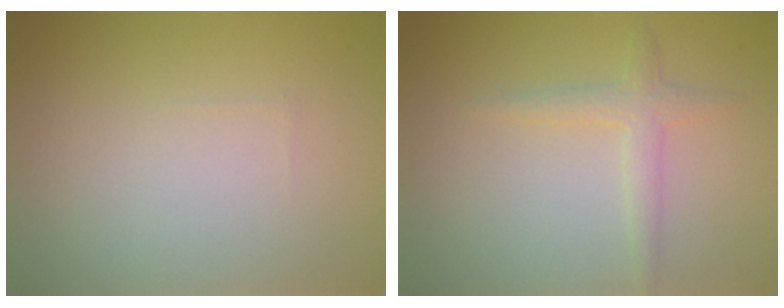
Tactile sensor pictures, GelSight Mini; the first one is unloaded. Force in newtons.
{"total": 1.9, "press": 1.9, "slide": 0.1}